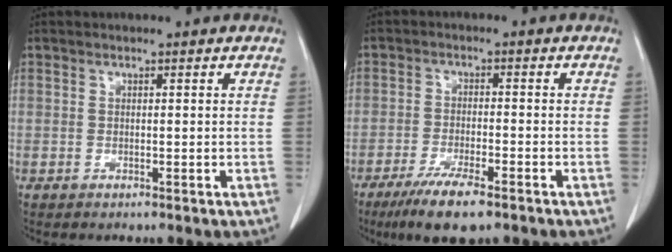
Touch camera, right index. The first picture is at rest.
{"total": 8.0, "force": [-5.5, 1.4, 5.7], "torque": [-0.100, -0.017, -0.091]}